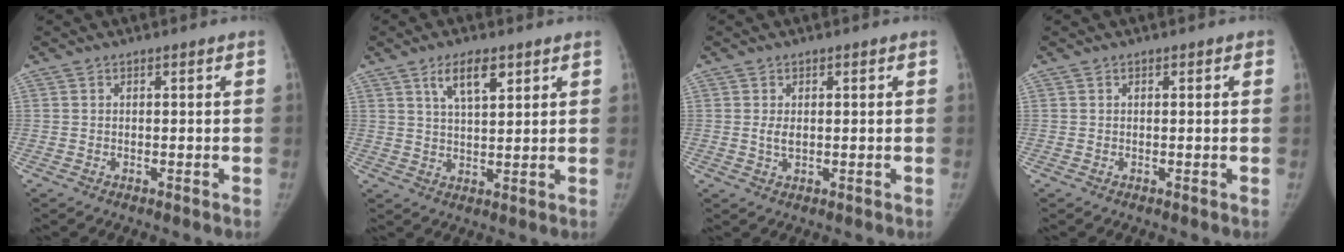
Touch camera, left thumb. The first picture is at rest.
{"total": 6.3, "force": [3.6, 2.4, 4.7], "torque": [-0.071, -0.017, 0.064]}
{"total": 1.9, "force": [0.2, 1.1, 1.5], "torque": [-0.027, -0.004, 0.006]}
{"total": 0.6, "force": [0.3, 0.3, 0.4], "torque": [-0.001, 0.002, 0.000]}